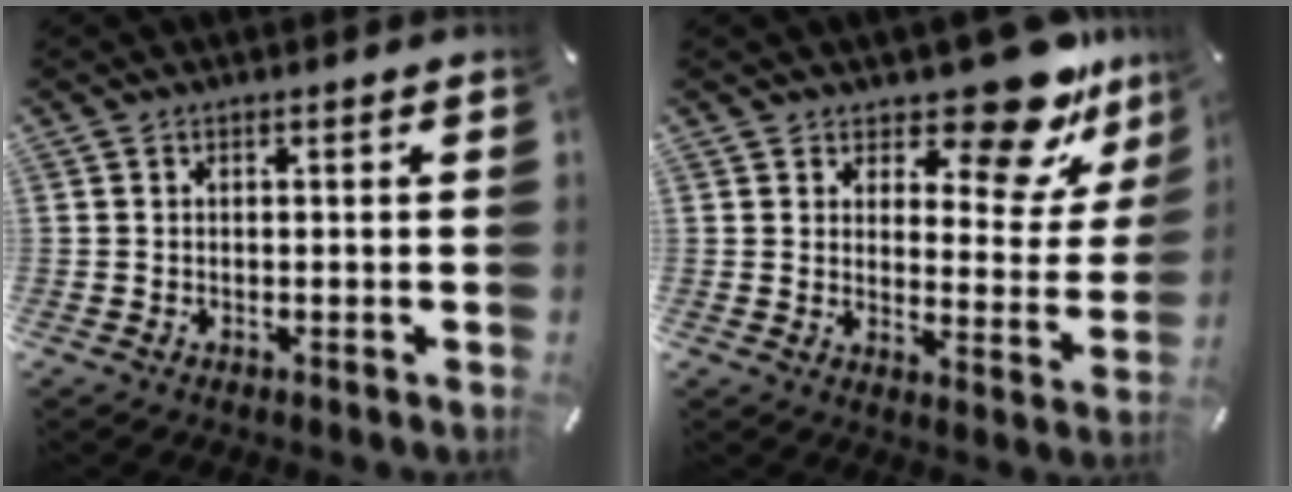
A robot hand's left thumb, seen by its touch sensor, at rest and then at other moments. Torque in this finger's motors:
{"motor_torque": [1.07, -0.23, 0.32, -0.15, 0.04]}